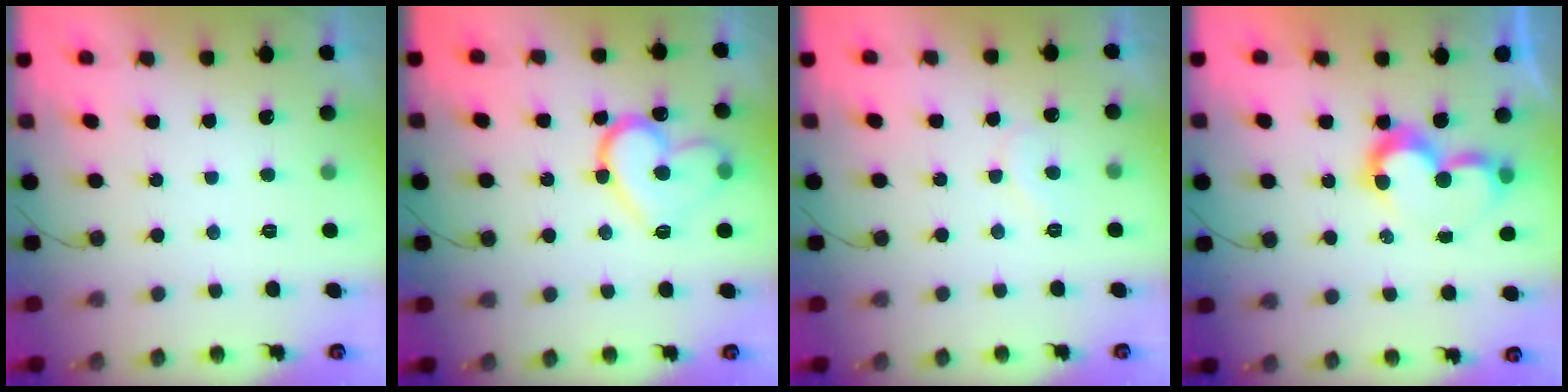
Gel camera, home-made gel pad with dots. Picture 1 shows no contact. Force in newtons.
{"total": 15.4, "press": 15.3, "slide": 1.7}
{"total": 5.4, "press": 5.4, "slide": 0.5}
{"total": 7.3, "press": 7.3, "slide": 0.6}